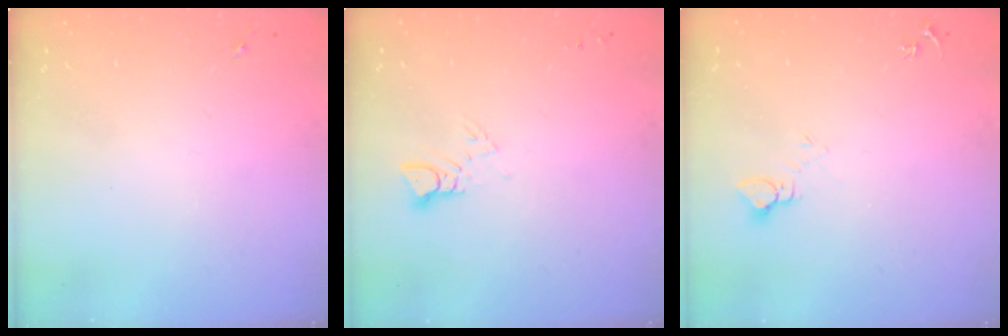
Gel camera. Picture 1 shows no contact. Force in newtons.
{"total": 2.9, "press": 2.9, "slide": 0.2}
{"total": 4.0, "press": 4.0, "slide": 0.4}